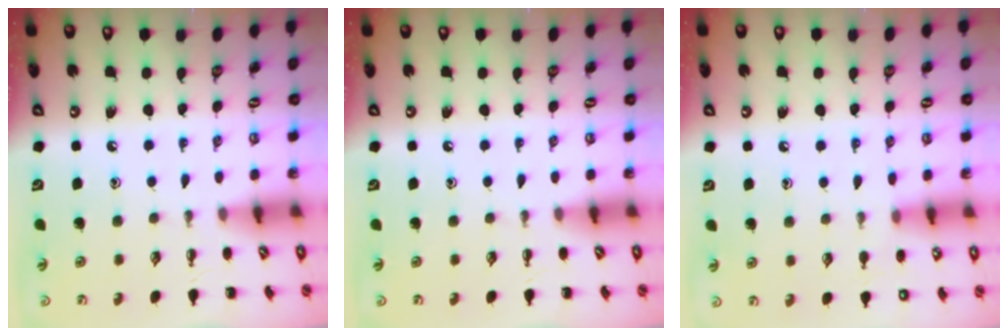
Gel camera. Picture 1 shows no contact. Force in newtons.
{"total": 0.0}
{"total": 8.1, "press": 7.8, "slide": 2.1}